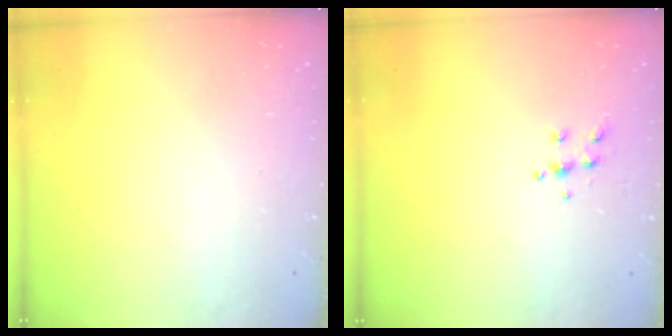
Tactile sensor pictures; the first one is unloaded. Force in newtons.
{"total": 4.5, "press": 4.5, "slide": 0.5}